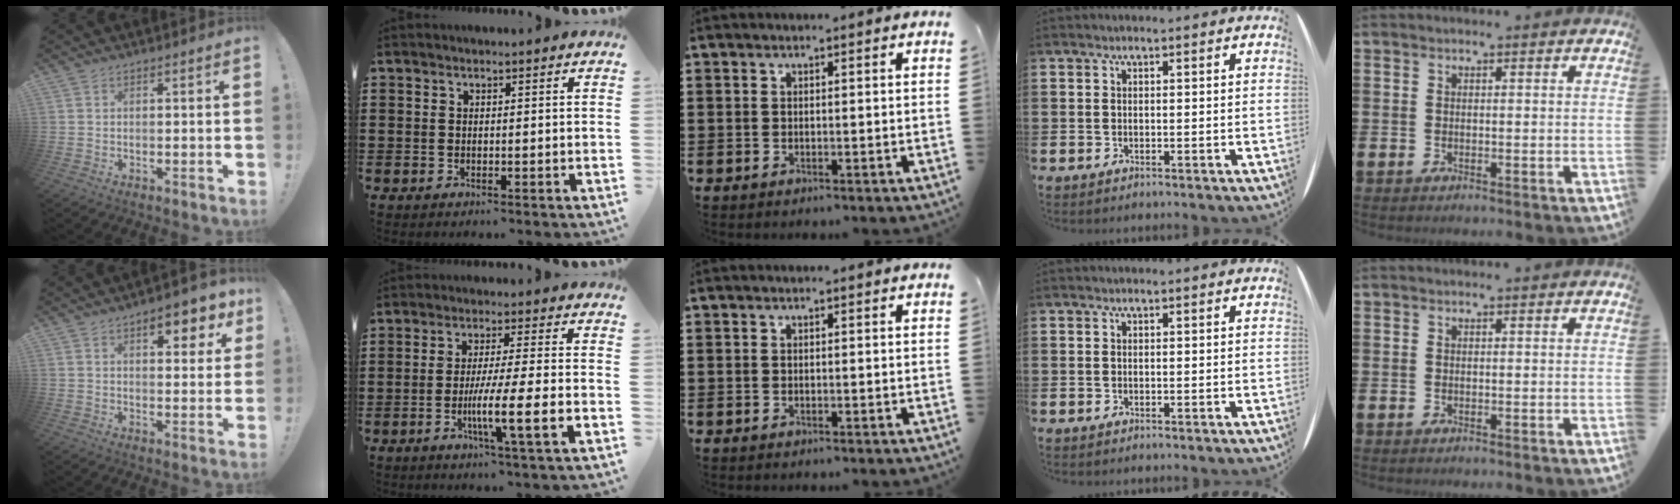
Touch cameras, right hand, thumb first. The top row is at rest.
{"thumb": {"total": 8.4, "force": [4.4, 3.6, 6.2], "torque": [-0.069, -0.020, 0.070]}, "index": {"total": 9.0, "force": [-3.0, 0.0, 8.5], "torque": [-0.154, -0.015, -0.056]}}